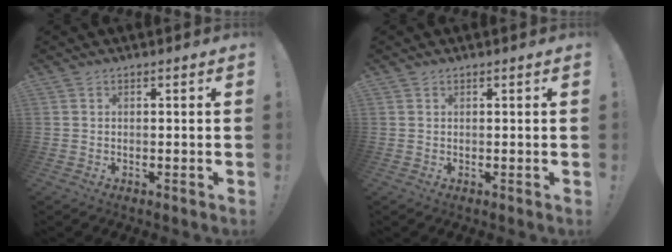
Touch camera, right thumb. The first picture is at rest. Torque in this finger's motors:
{"motor_torque": [-0.13, -0.11, -0.19, 0.10, -0.01]}